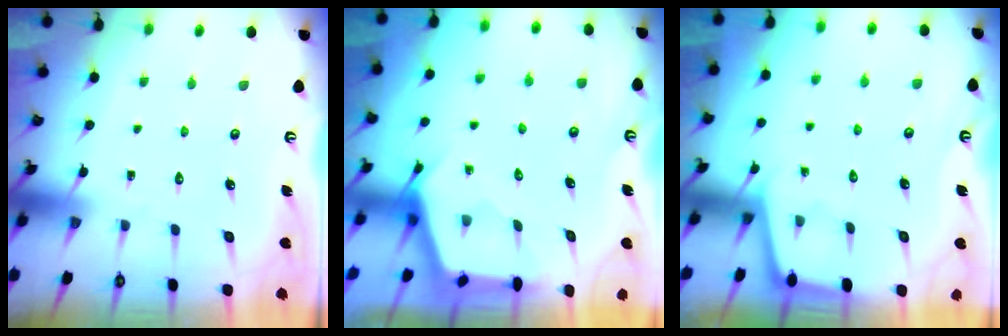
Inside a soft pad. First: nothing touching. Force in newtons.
{"total": 2.8, "press": 2.7, "slide": 0.4}
{"total": 1.9, "press": 1.8, "slide": 0.3}